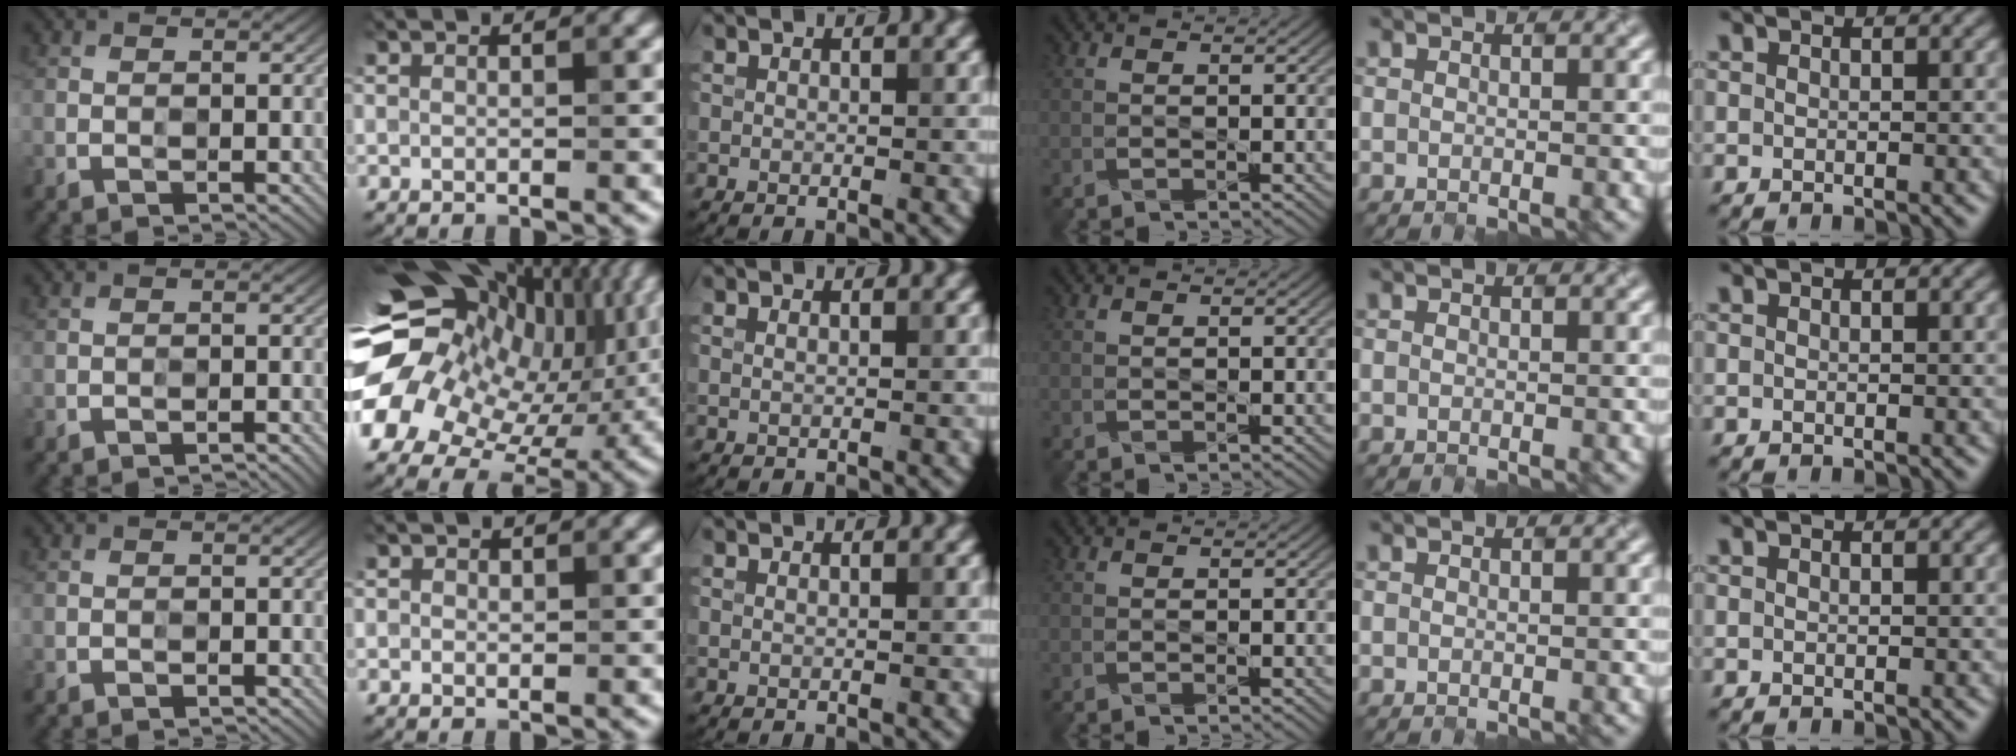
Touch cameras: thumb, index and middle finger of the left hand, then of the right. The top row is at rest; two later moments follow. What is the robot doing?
{"motion": "close", "object": "sandwich press"}